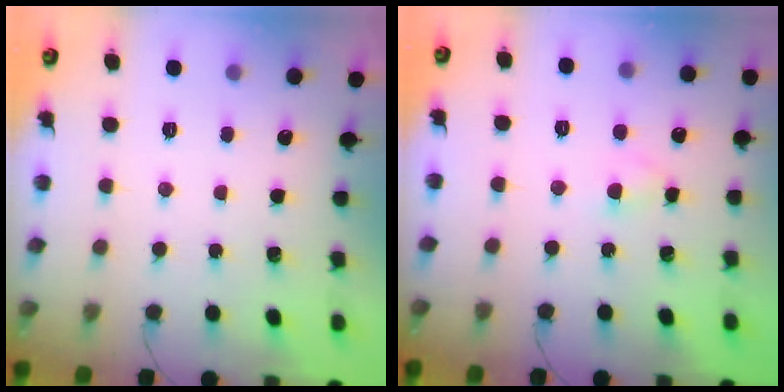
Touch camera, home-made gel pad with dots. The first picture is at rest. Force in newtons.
{"total": 2.4, "press": 2.3, "slide": 0.9}